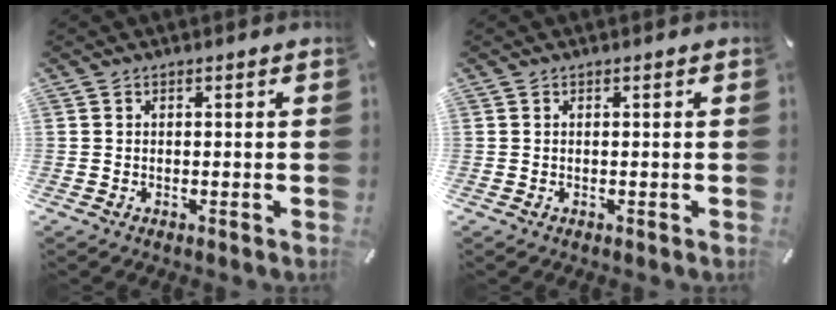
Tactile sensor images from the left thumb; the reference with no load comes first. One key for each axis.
{"total": 0.0}